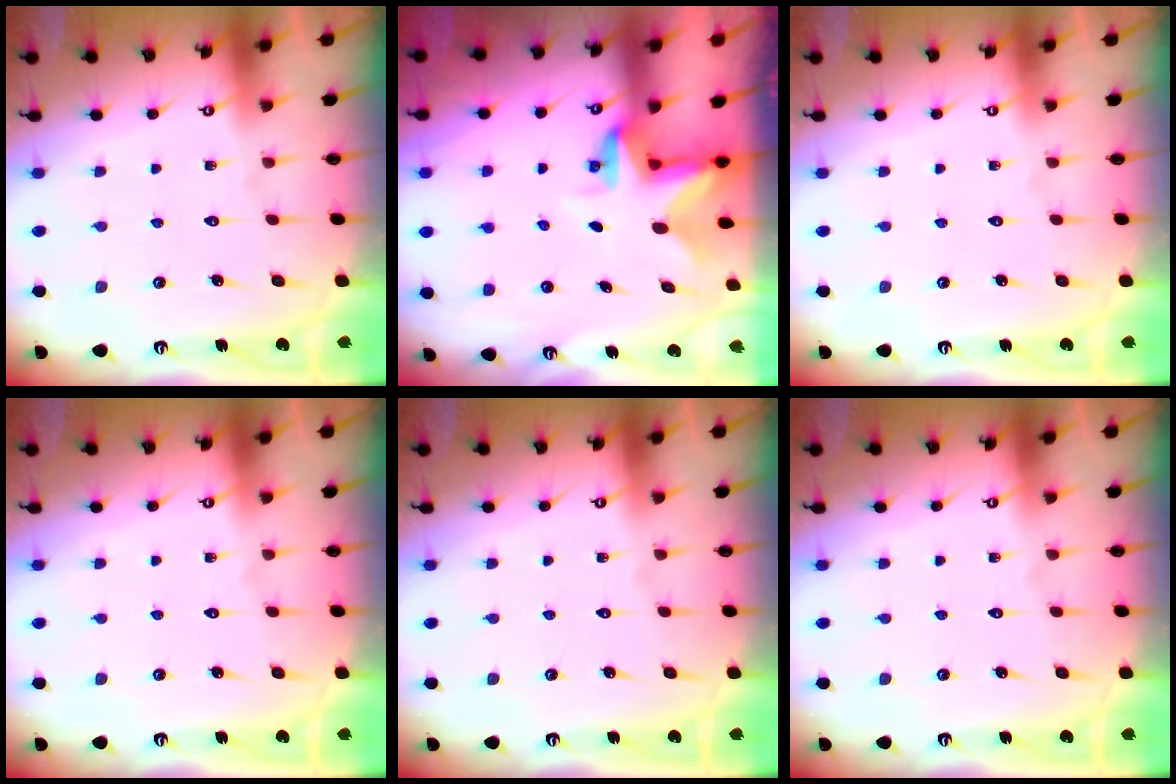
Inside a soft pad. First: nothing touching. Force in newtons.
{"total": 4.0, "press": 4.0, "slide": 0.0}
{"total": 0.0}
{"total": 0.0}
{"total": 0.0}
{"total": 0.0}